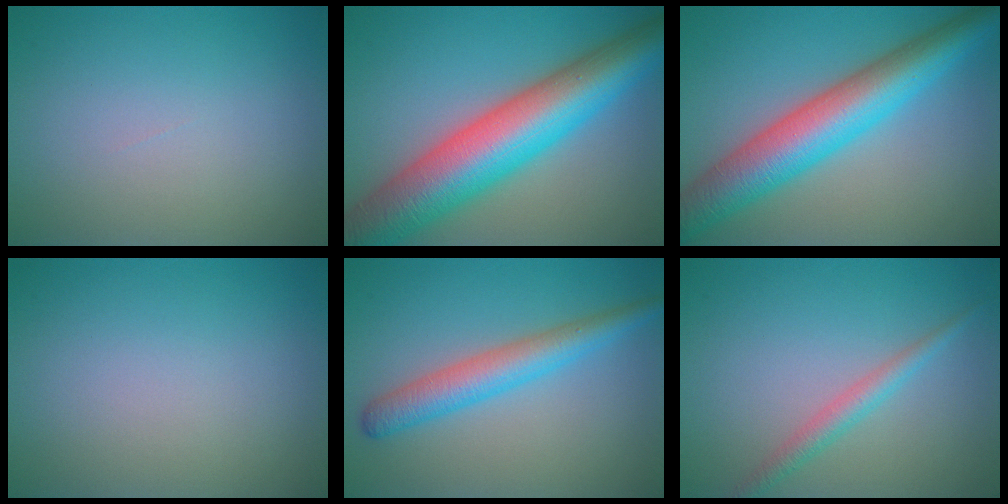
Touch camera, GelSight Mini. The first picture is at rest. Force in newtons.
{"total": 12.5, "press": 12.5, "slide": 0.4}
{"total": 9.2, "press": 9.2, "slide": 0.2}
{"total": 0.0}
{"total": 4.3, "press": 4.3, "slide": 0.1}
{"total": 2.0, "press": 2.0, "slide": 0.1}